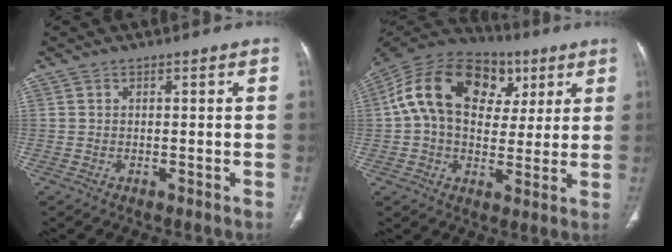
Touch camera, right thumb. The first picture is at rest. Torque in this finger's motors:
{"motor_torque": [2.45, 2.56, 0.61, -0.26, 0.25]}